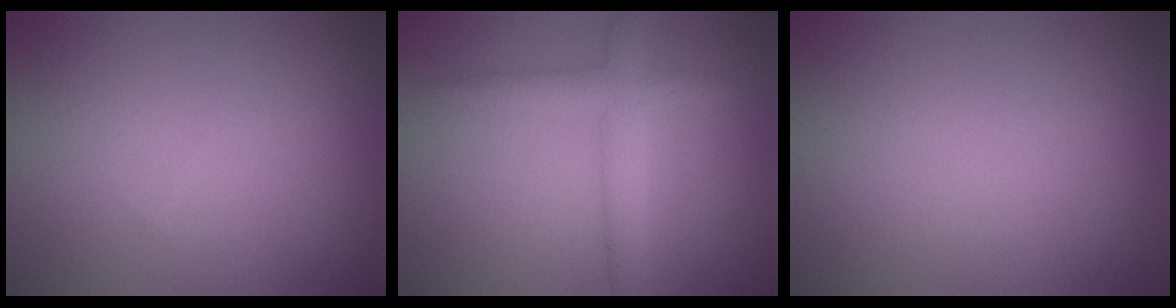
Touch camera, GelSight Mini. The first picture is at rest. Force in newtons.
{"total": 2.9, "press": 2.9, "slide": 0.1}
{"total": 0.0}